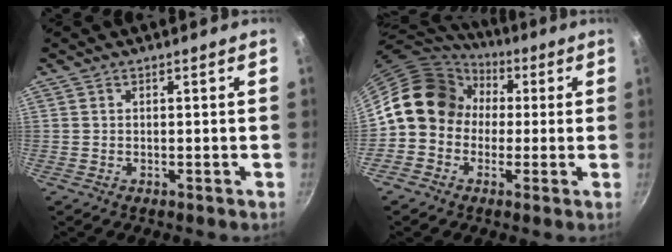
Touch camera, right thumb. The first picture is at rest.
{"total": 13.8, "force": [1.1, 12.0, 6.8], "torque": [-0.077, 0.035, 0.000]}